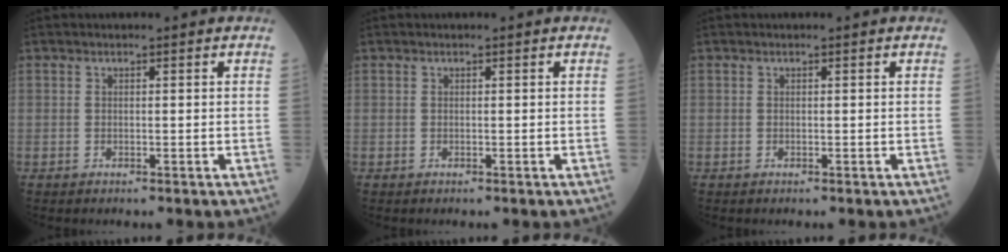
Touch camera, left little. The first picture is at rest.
{"total": 0.0}
{"total": 0.0}